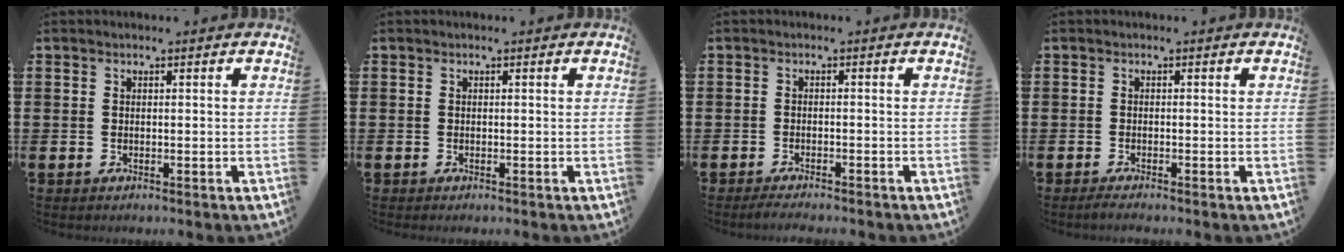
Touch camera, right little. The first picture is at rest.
{"total": 0.0}
{"total": 1.3, "force": [-1.2, 0.1, 0.6], "torque": [-0.011, 0.000, -0.024]}
{"total": 0.9, "force": [-0.7, 0.0, 0.6], "torque": [-0.009, -0.002, -0.014]}